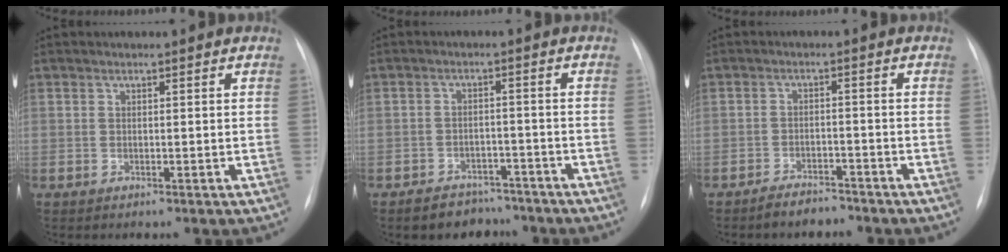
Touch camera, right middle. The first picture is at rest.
{"total": 6.3, "force": [-5.2, 3.5, 0.9], "torque": [-0.007, 0.012, -0.075]}
{"total": 3.5, "force": [-3.2, 1.3, 0.8], "torque": [-0.023, 0.000, -0.050]}